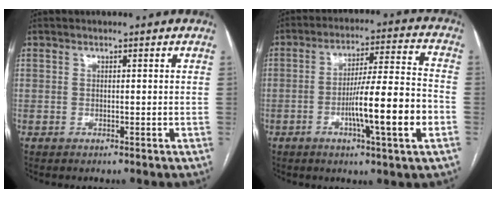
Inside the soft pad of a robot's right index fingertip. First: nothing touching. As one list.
[{"total": 13.4, "force": [-3.9, 0.1, 12.8], "torque": [-0.210, 0.003, -0.063]}]